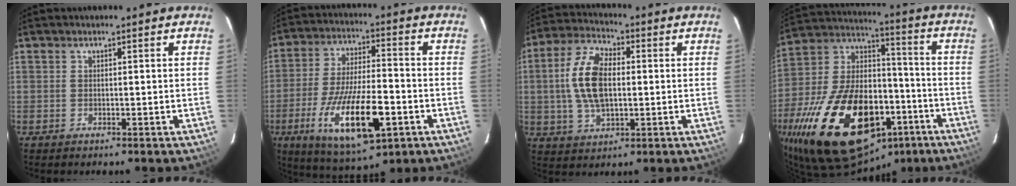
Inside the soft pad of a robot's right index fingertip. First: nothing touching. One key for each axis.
{"total": 18.6, "fx": -7.4, "fy": 6.0, "fz": 16.0, "tx": -0.320, "ty": -0.031, "tz": -0.116}
{"total": 12.2, "fx": 0.4, "fy": 6.4, "fz": 10.4, "tx": -0.217, "ty": 0.016, "tz": 0.010}
{"total": 34.7, "fx": -16.6, "fy": 18.8, "fz": 24.0, "tx": -0.468, "ty": 0.002, "tz": -0.249}